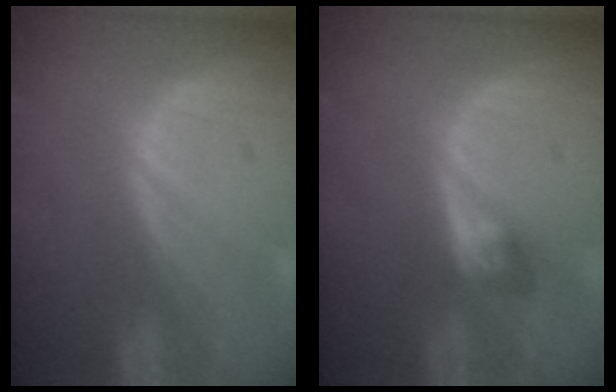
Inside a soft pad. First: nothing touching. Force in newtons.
{"total": 3.0, "press": 2.6, "slide": 1.5}